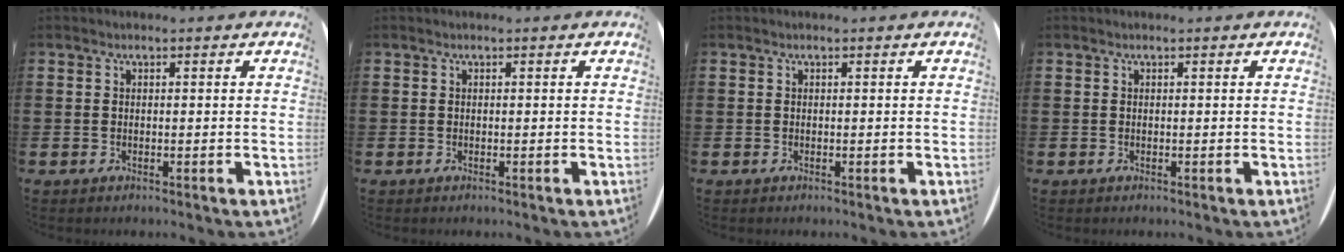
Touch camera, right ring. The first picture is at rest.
{"total": 0.0}
{"total": 0.0}
{"total": 0.0}